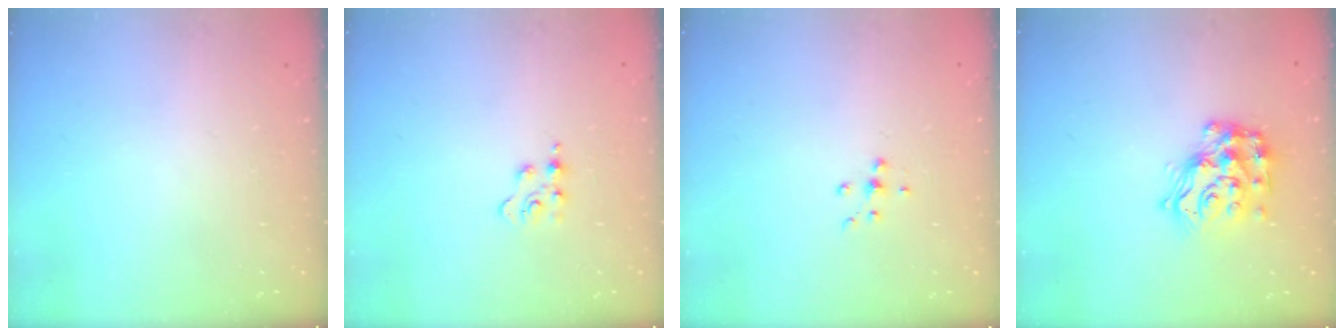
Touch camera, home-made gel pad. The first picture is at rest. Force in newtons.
{"total": 2.9, "press": 2.9, "slide": 0.4}
{"total": 6.2, "press": 6.2, "slide": 0.7}
{"total": 15.4, "press": 15.3, "slide": 1.0}